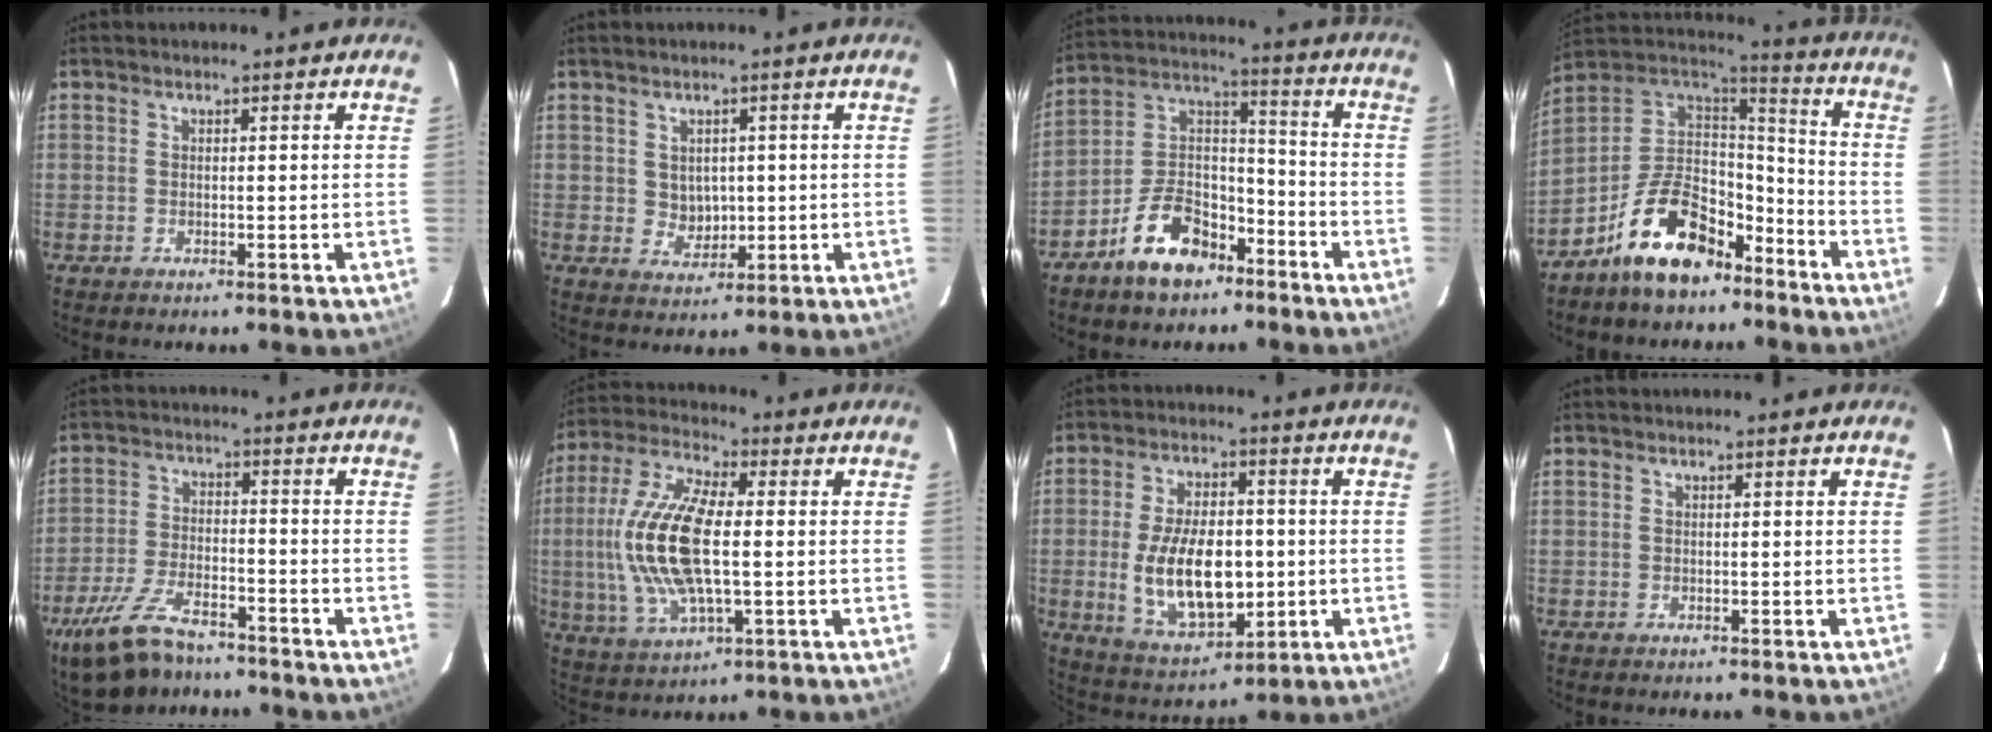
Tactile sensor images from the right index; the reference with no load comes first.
{"total": 3.8, "force": [0.5, 3.5, 1.5], "torque": [-0.024, 0.002, 0.018]}
{"total": 13.3, "force": [-8.7, 7.2, 7.0], "torque": [-0.140, 0.051, -0.141]}
{"total": 17.3, "force": [-11.1, 8.9, 9.8], "torque": [-0.198, 0.042, -0.178]}
{"total": 13.3, "force": [-10.0, 5.4, 6.9], "torque": [-0.163, -0.019, -0.184]}
{"total": 16.8, "force": [-0.3, 6.6, 15.5], "torque": [-0.326, 0.005, -0.005]}
{"total": 15.3, "force": [-1.7, 8.2, 12.8], "torque": [-0.246, -0.007, -0.010]}
{"total": 0.0}